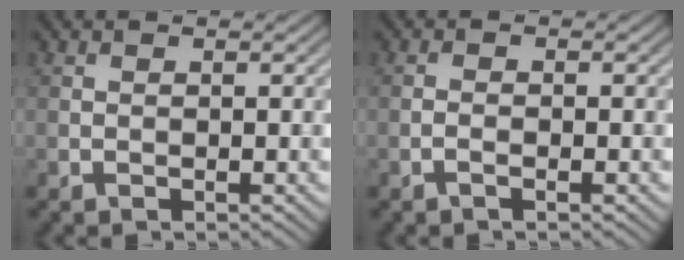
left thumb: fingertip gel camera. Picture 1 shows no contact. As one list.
[{"total": 1.0, "force": [-0.6, 0.2, 0.8], "torque": [-0.015, 0.003, -0.013]}]